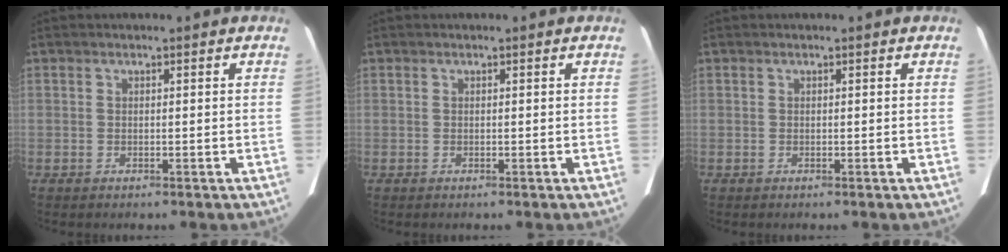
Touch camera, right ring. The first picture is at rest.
{"total": 0.0}
{"total": 0.0}